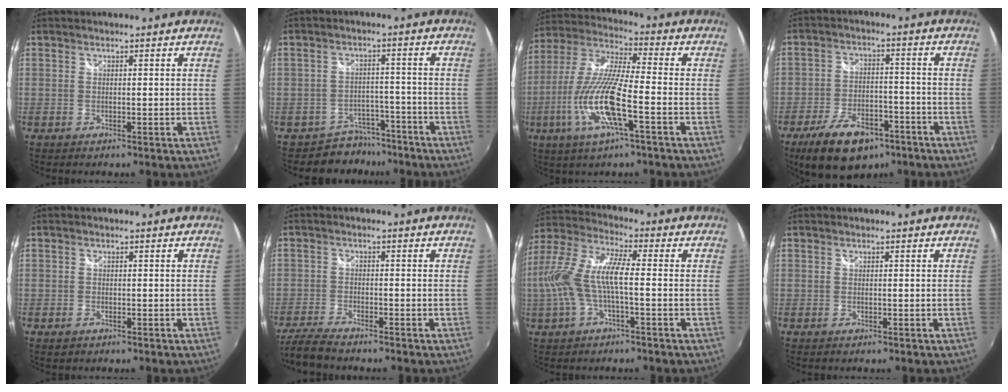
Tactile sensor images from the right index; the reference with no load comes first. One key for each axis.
{"total": 6.9, "fx": -5.6, "fy": 4.0, "fz": -0.2, "tx": -0.001, "ty": 0.024, "tz": -0.081}
{"total": 15.9, "fx": -5.6, "fy": 2.3, "fz": 14.6, "tx": -0.307, "ty": -0.016, "tz": -0.112}
{"total": 14.4, "fx": -9.1, "fy": 7.7, "fz": 8.1, "tx": -0.174, "ty": -0.004, "tz": -0.142}
{"total": 0.9, "fx": -0.5, "fy": 0.7, "fz": 0.3, "tx": -0.006, "ty": -0.002, "tz": -0.006}
{"total": 6.5, "fx": -5.8, "fy": 1.2, "fz": 2.7, "tx": -0.080, "ty": -0.022, "tz": -0.111}
{"total": 12.7, "fx": -1.8, "fy": 3.1, "fz": 12.2, "tx": -0.238, "ty": 0.001, "tz": -0.034}
{"total": 0.0}